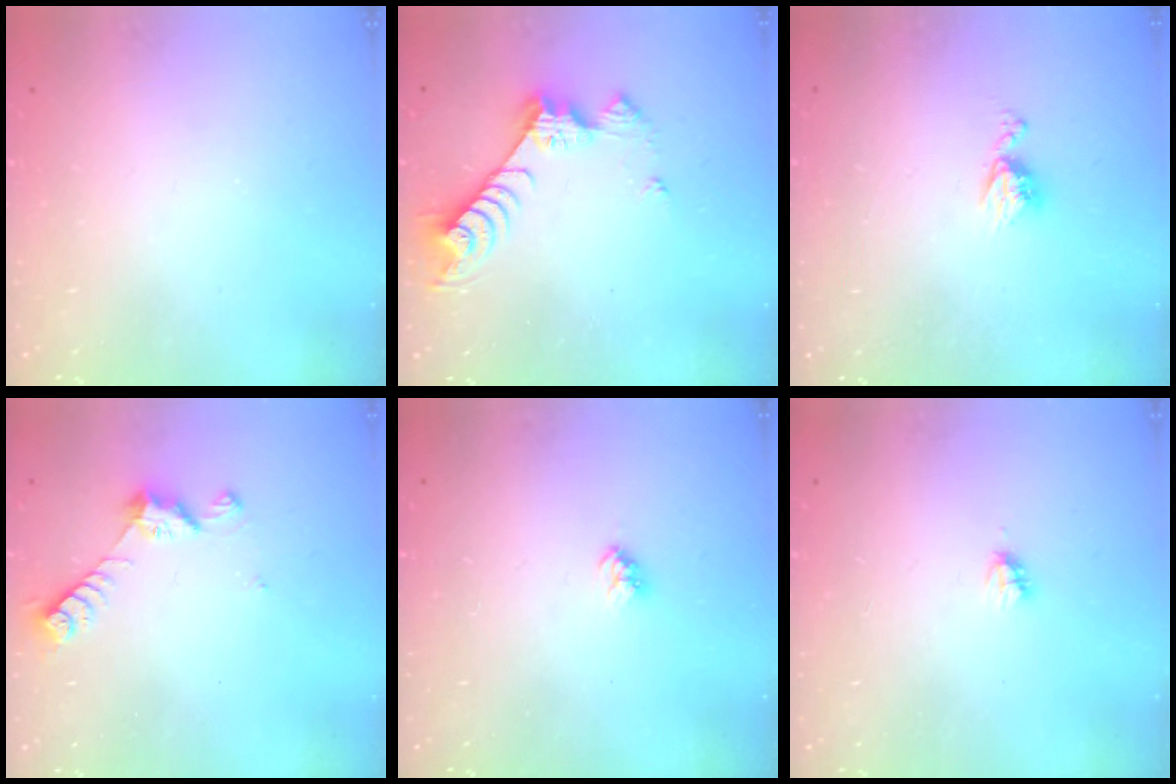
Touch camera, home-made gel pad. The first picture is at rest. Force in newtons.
{"total": 9.3, "press": 9.3, "slide": 0.4}
{"total": 6.4, "press": 6.4, "slide": 0.5}
{"total": 7.2, "press": 7.2, "slide": 0.5}
{"total": 3.0, "press": 3.0, "slide": 0.3}
{"total": 2.7, "press": 2.7, "slide": 0.2}